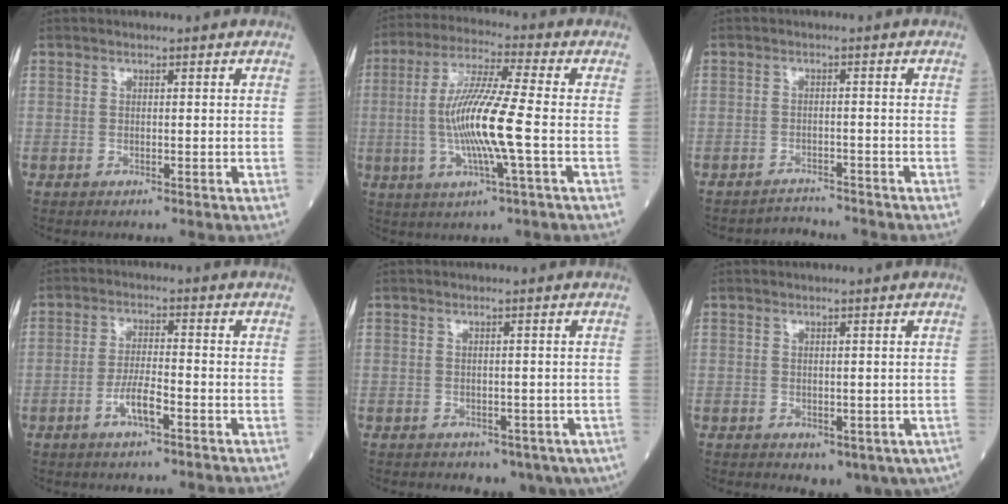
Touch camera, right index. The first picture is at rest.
{"total": 12.1, "force": [-1.6, 0.1, 12.0], "torque": [-0.239, -0.002, -0.037]}
{"total": 3.0, "force": [-2.8, 0.0, -1.1], "torque": [0.020, -0.005, -0.041]}
{"total": 4.3, "force": [-2.1, 0.7, 3.7], "torque": [-0.073, 0.003, -0.040]}
{"total": 7.3, "force": [-4.4, 4.5, 3.7], "torque": [-0.034, 0.004, -0.055]}
{"total": 6.7, "force": [-3.0, 4.0, 4.5], "torque": [-0.040, -0.003, -0.030]}